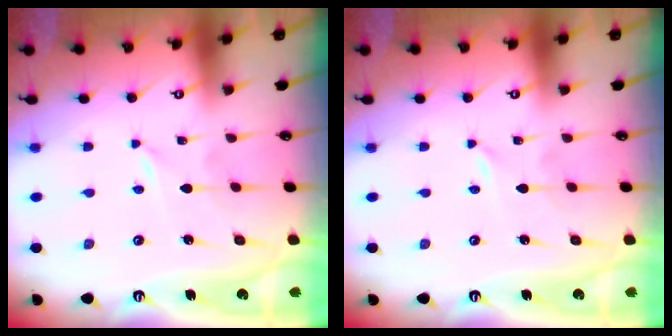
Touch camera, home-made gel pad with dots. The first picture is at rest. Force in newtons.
{"total": 0.0}